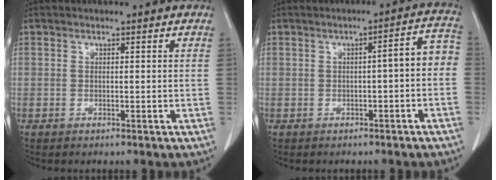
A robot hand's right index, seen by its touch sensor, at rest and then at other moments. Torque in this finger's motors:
{"motor_torque": [0.47, -0.15, 0.32, 0.05]}